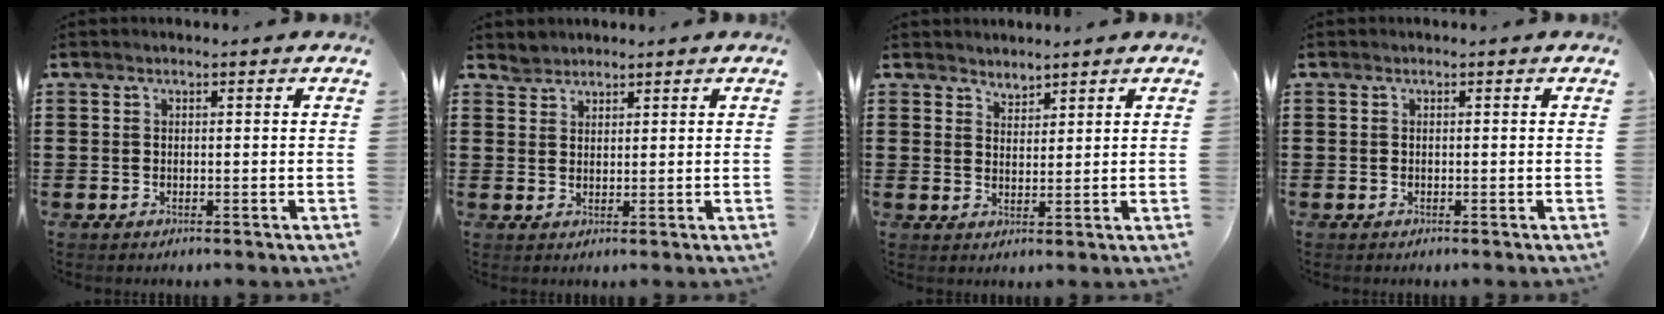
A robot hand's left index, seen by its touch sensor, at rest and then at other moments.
{"total": 1.9, "force": [1.7, 0.6, -0.3], "torque": [0.001, 0.001, 0.036]}
{"total": 2.2, "force": [2.1, 0.5, -0.3], "torque": [0.001, -0.003, 0.041]}
{"total": 0.0}